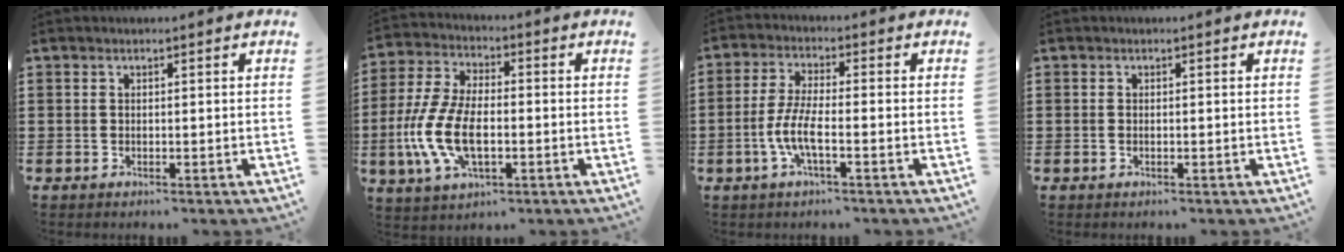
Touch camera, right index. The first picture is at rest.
{"total": 10.8, "force": [-2.6, 5.3, 9.1], "torque": [-0.220, -0.012, -0.054]}
{"total": 5.9, "force": [-2.1, 1.3, 5.3], "torque": [-0.125, -0.012, -0.048]}
{"total": 0.0}